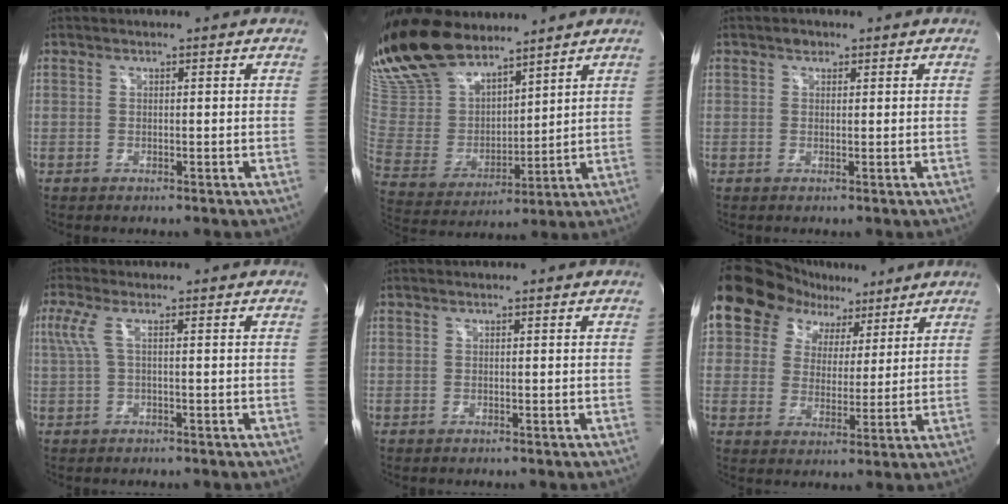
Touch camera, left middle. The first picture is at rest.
{"total": 18.0, "force": [15.3, 6.1, 7.5], "torque": [-0.158, 0.008, 0.300]}
{"total": 0.9, "force": [0.5, 0.6, 0.3], "torque": [-0.004, 0.004, 0.008]}
{"total": 2.6, "force": [0.4, 0.4, 2.6], "torque": [-0.073, 0.022, 0.014]}
{"total": 0.0}
{"total": 11.1, "force": [7.4, 7.7, 3.0], "torque": [-0.031, 0.042, 0.120]}